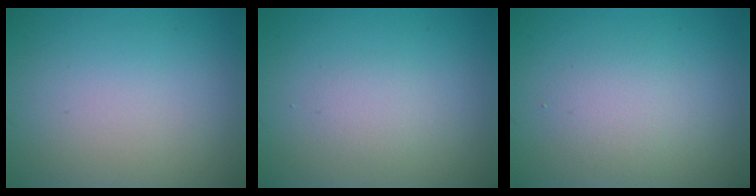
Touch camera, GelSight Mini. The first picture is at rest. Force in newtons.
{"total": 1.1, "press": 1.1, "slide": 0.1}
{"total": 2.0, "press": 2.0, "slide": 0.2}